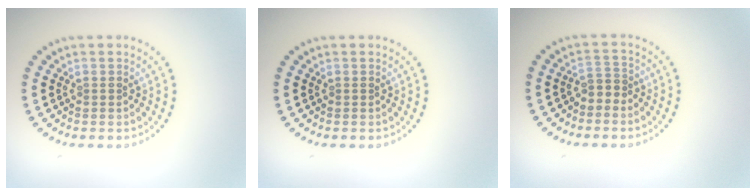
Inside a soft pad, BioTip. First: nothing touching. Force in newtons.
{"total": 0.0}
{"total": 1.6, "press": 1.2, "slide": 1.0}